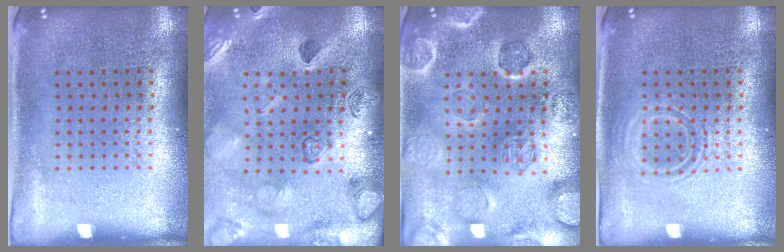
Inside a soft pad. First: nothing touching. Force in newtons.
{"total": 2.3, "press": 2.3, "slide": 0.2}
{"total": 2.6, "press": 2.6, "slide": 0.4}
{"total": 1.0, "press": 1.0, "slide": 0.2}